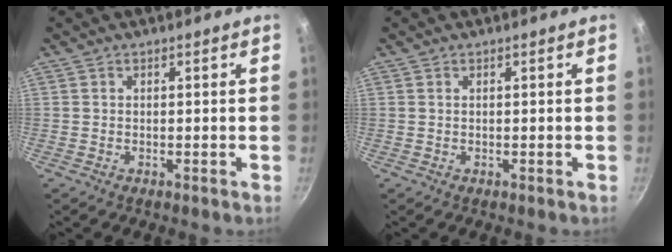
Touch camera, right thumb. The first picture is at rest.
{"total": 0.0}